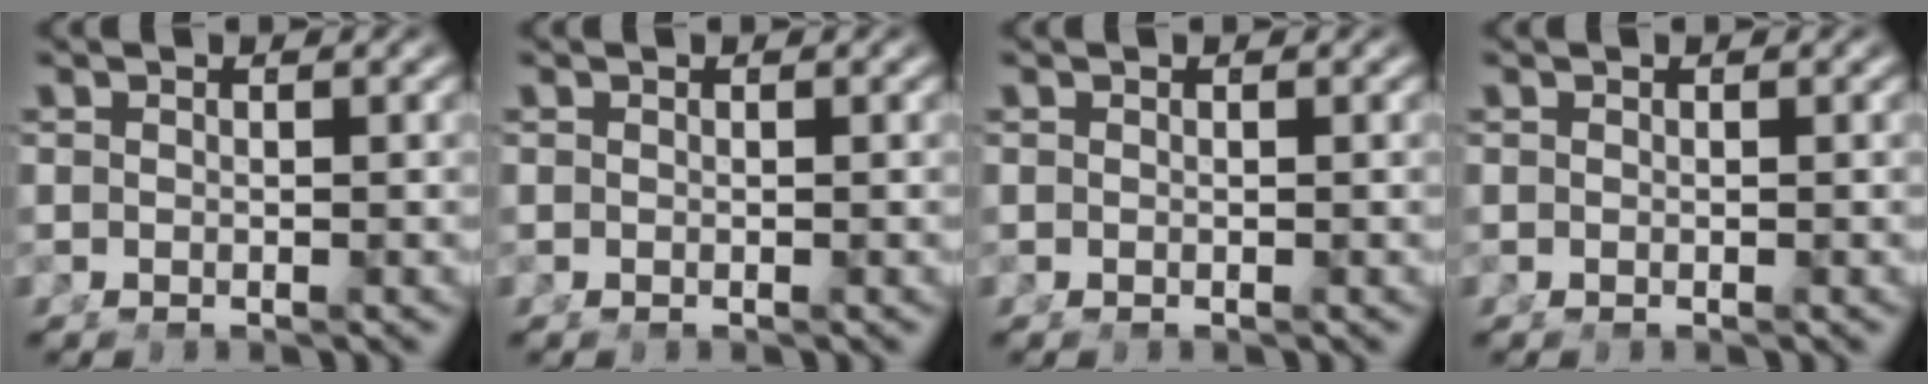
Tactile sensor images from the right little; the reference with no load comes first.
{"total": 0.0}
{"total": 0.0}
{"total": 0.0}